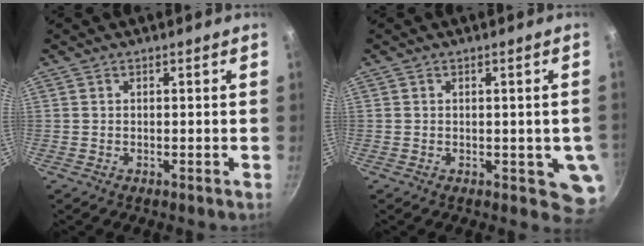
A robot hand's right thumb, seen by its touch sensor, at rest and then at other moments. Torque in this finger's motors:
{"motor_torque": [1.51, 1.36, 0.50, -0.57, 0.23]}